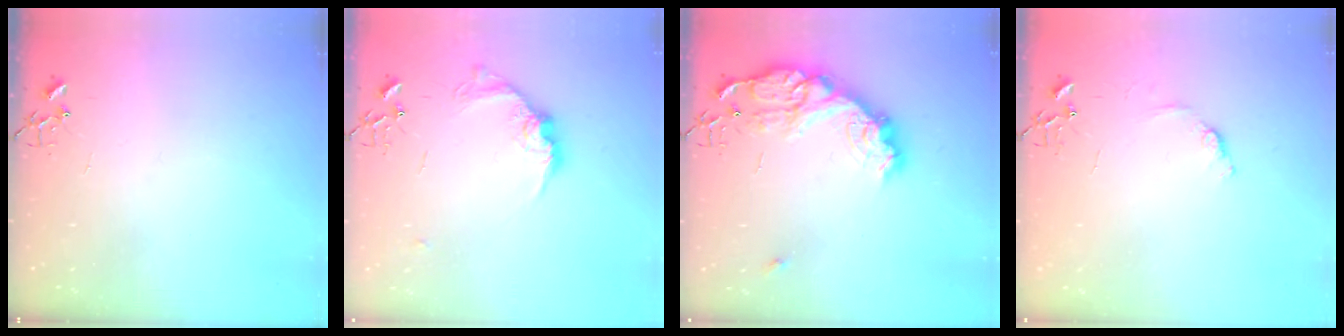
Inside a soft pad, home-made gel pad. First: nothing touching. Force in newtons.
{"total": 13.4, "press": 13.3, "slide": 0.8}
{"total": 18.7, "press": 18.7, "slide": 1.3}
{"total": 7.3, "press": 7.3, "slide": 0.7}